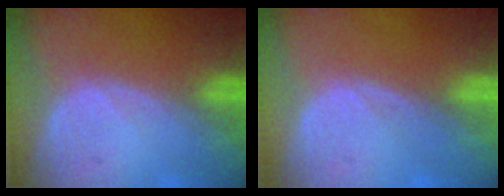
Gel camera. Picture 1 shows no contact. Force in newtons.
{"total": 0.0}